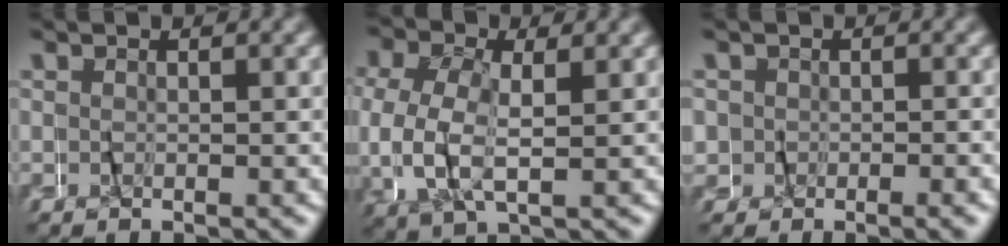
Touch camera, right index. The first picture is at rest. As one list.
[{"total": 4.8, "force": [0.2, 3.7, 3.1], "torque": [-0.084, -0.001, -0.003]}, {"total": 3.9, "force": [0.5, 3.5, 1.5], "torque": [-0.034, 0.008, -0.002]}]